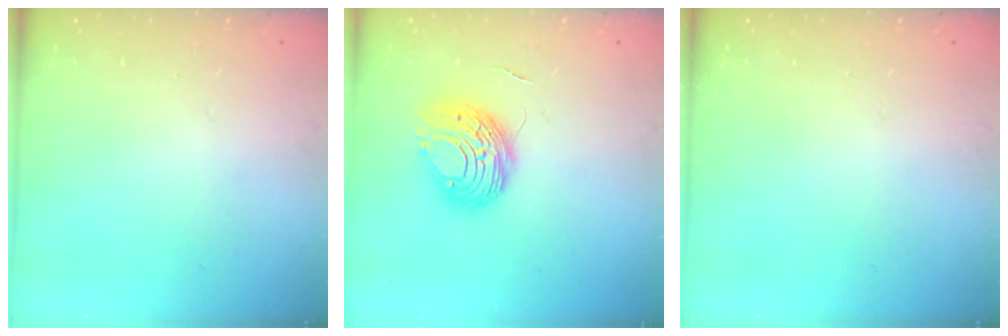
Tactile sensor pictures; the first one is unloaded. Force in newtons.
{"total": 9.6, "press": 9.5, "slide": 0.9}
{"total": 0.0}